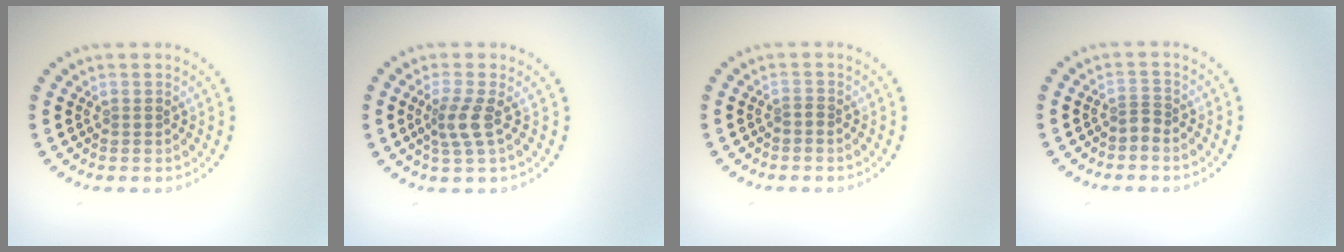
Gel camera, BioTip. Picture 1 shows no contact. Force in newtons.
{"total": 2.5, "press": 1.9, "slide": 1.5}
{"total": 0.5, "press": 0.2, "slide": 0.5}
{"total": 1.0, "press": 0.6, "slide": 0.8}